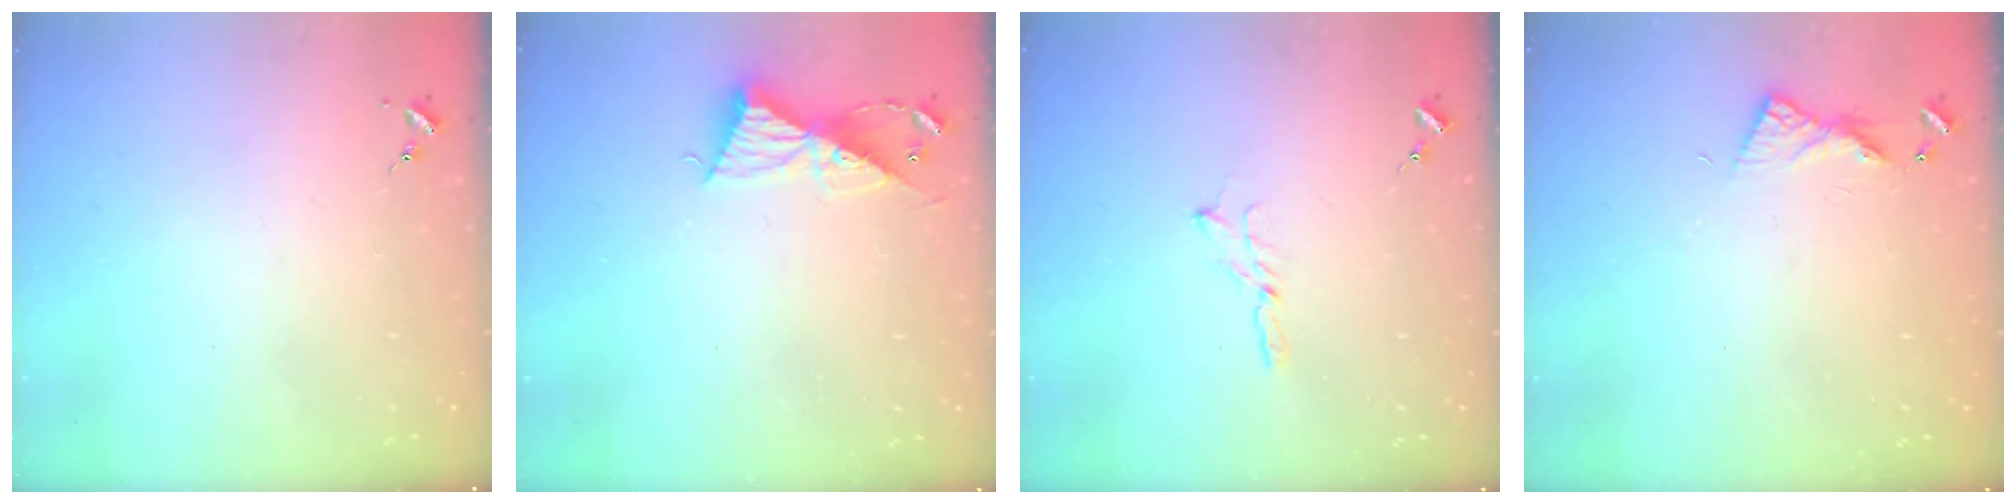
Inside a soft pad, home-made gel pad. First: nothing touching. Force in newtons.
{"total": 9.3, "press": 9.3, "slide": 0.7}
{"total": 3.5, "press": 3.5, "slide": 0.1}
{"total": 6.1, "press": 6.1, "slide": 0.6}